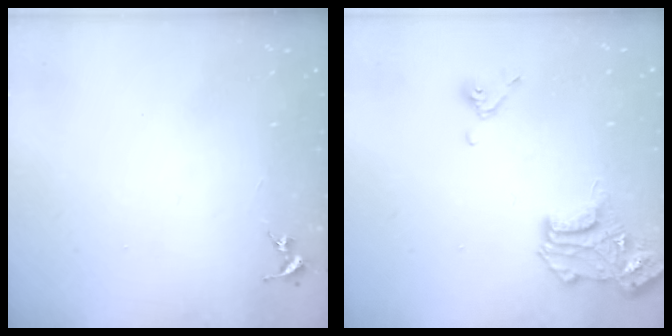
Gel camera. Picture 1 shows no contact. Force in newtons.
{"total": 14.9, "press": 14.8, "slide": 1.2}